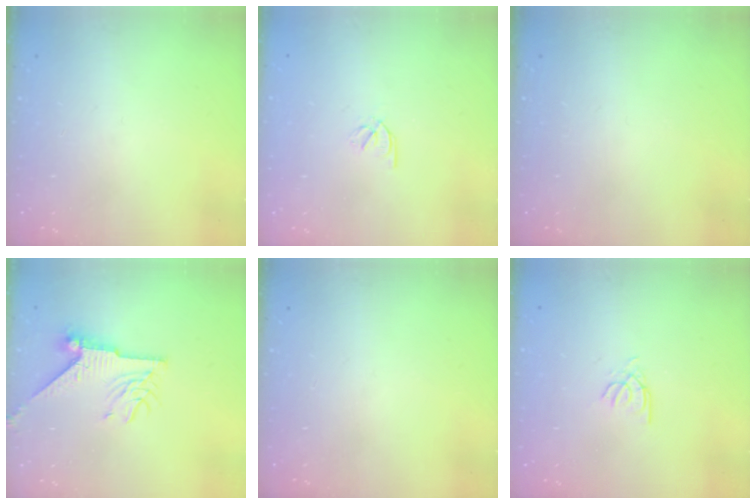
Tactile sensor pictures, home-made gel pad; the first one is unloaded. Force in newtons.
{"total": 1.9, "press": 1.9, "slide": 0.3}
{"total": 0.0}
{"total": 9.2, "press": 9.2, "slide": 0.2}
{"total": 0.0}
{"total": 2.6, "press": 2.6, "slide": 0.2}